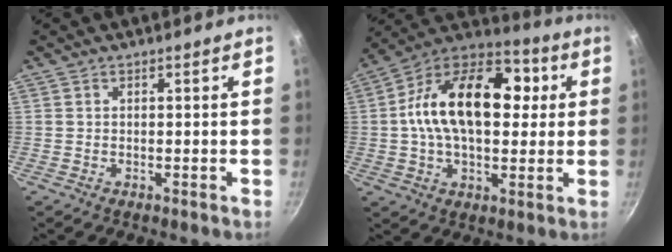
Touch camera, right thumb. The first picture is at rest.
{"total": 22.5, "force": [3.0, 14.0, 17.3], "torque": [-0.264, 0.027, 0.025]}